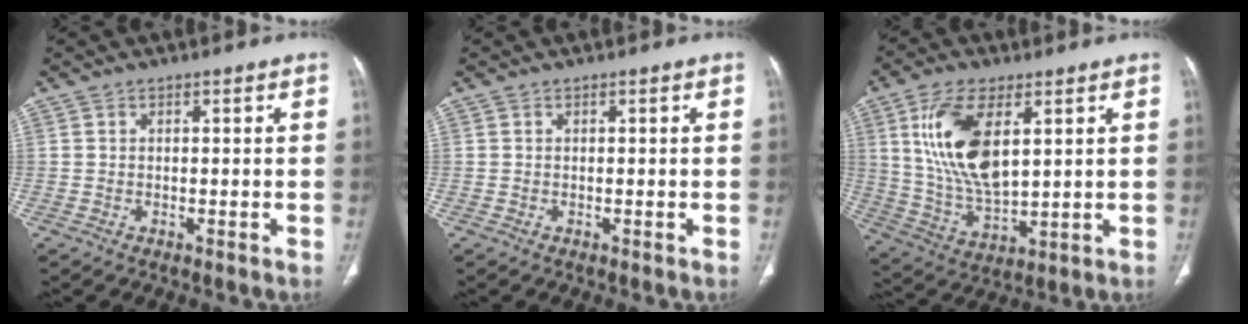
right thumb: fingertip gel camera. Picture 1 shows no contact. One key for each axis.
{"total": 0.0}
{"total": 15.8, "fx": 5.0, "fy": 7.6, "fz": 12.9, "tx": -0.251, "ty": -0.021, "tz": 0.105}